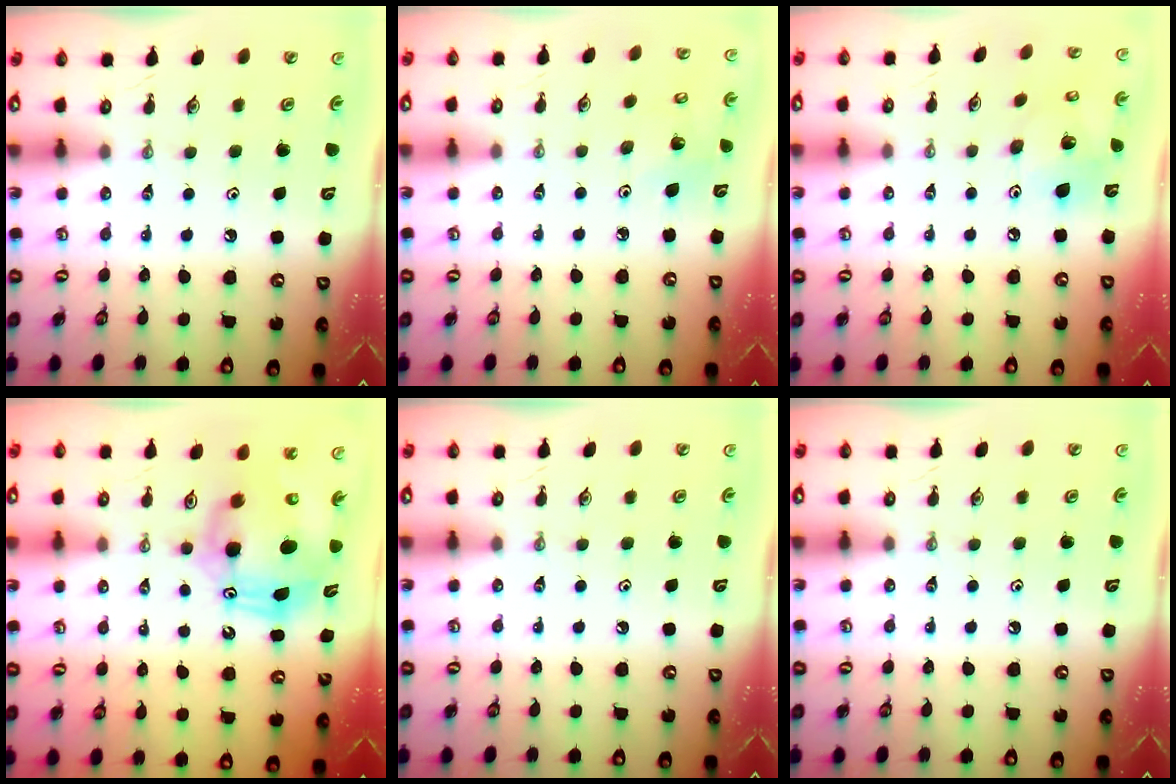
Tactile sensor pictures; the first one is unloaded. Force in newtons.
{"total": 3.9, "press": 3.7, "slide": 1.3}
{"total": 14.4, "press": 14.1, "slide": 3.3}
{"total": 12.1, "press": 11.9, "slide": 2.3}
{"total": 0.0}
{"total": 0.0}